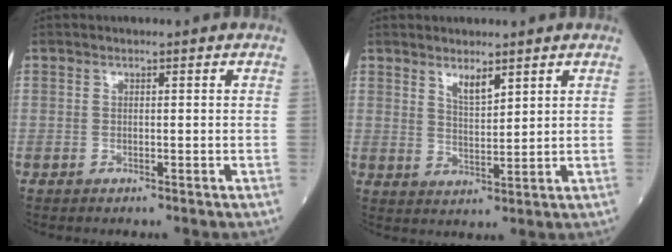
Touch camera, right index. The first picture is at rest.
{"total": 3.5, "force": [2.5, 0.8, 2.3], "torque": [-0.044, -0.009, 0.051]}